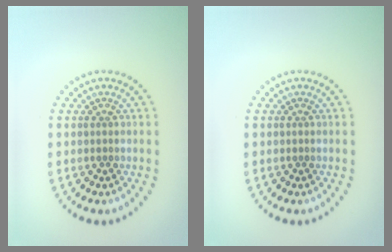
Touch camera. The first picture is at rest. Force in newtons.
{"total": 0.0}